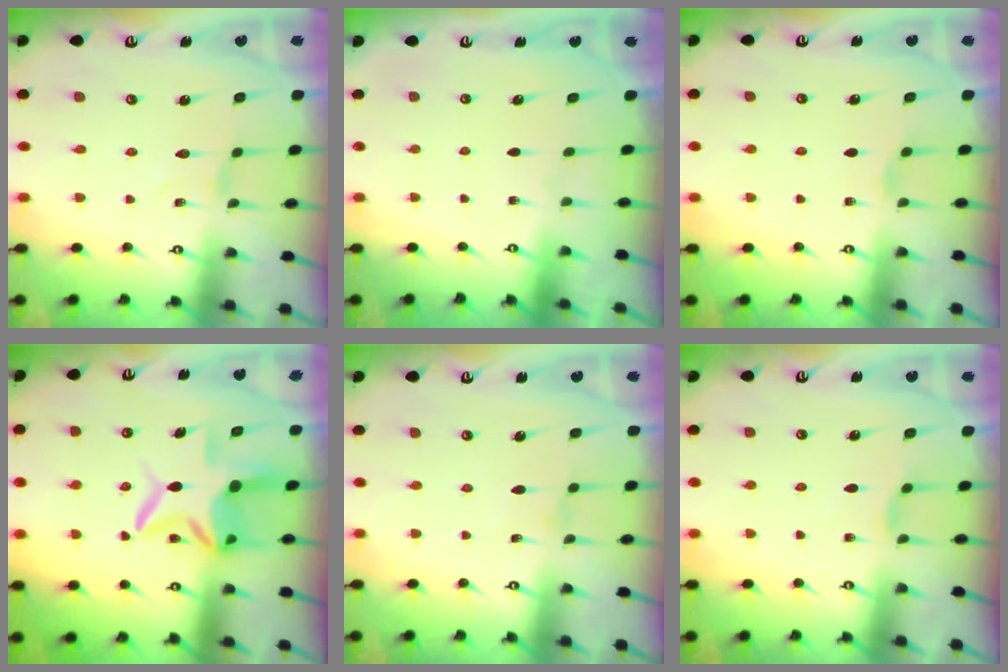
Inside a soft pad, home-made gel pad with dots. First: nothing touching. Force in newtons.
{"total": 0.0}
{"total": 2.2, "press": 2.2, "slide": 0.4}
{"total": 8.2, "press": 8.1, "slide": 0.9}
{"total": 0.8, "press": 0.8, "slide": 0.2}
{"total": 2.7, "press": 2.7, "slide": 0.3}